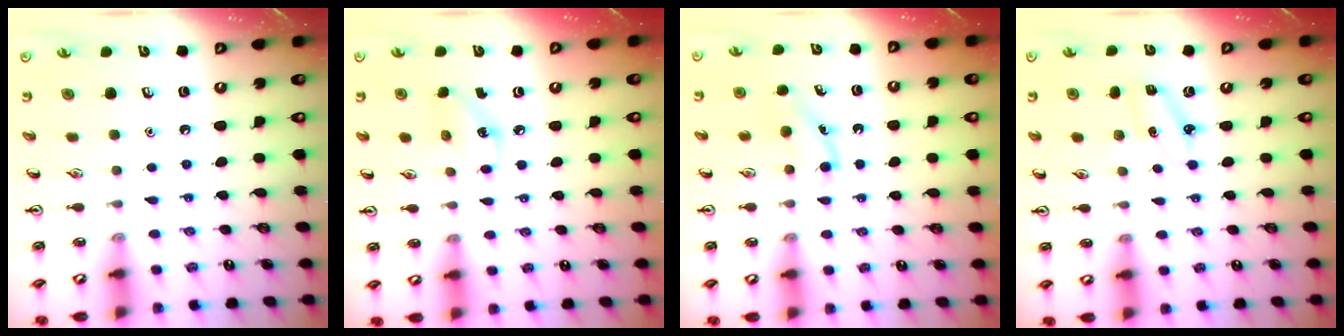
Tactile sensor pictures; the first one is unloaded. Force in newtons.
{"total": 3.5, "press": 3.4, "slide": 1.1}
{"total": 4.5, "press": 4.3, "slide": 1.6}
{"total": 3.7, "press": 3.5, "slide": 1.1}